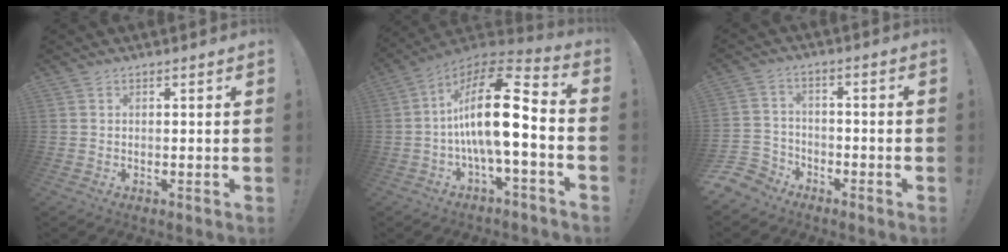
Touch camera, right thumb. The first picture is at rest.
{"total": 20.3, "force": [-0.7, 6.8, 19.1], "torque": [-0.328, 0.004, -0.016]}
{"total": 6.0, "force": [-4.5, 3.9, 0.9], "torque": [-0.024, 0.027, -0.087]}